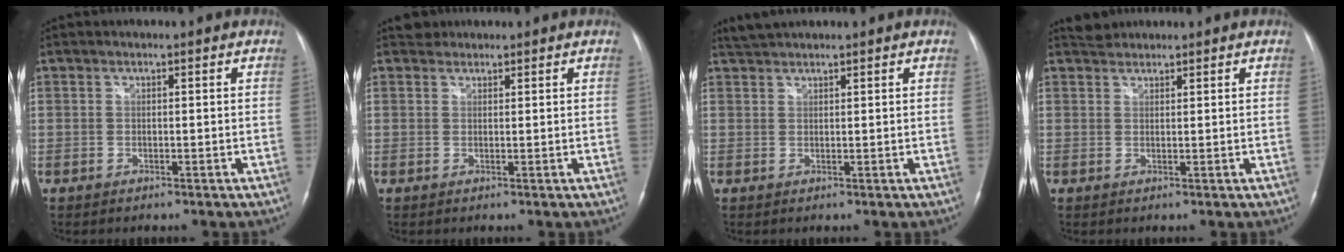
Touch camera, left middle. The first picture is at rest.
{"total": 1.5, "force": [1.3, 0.7, -0.4], "torque": [0.006, 0.009, 0.018]}
{"total": 2.6, "force": [2.5, 0.3, 0.6], "torque": [-0.018, 0.016, 0.048]}
{"total": 1.9, "force": [1.8, 0.5, -0.2], "torque": [-0.001, 0.011, 0.032]}